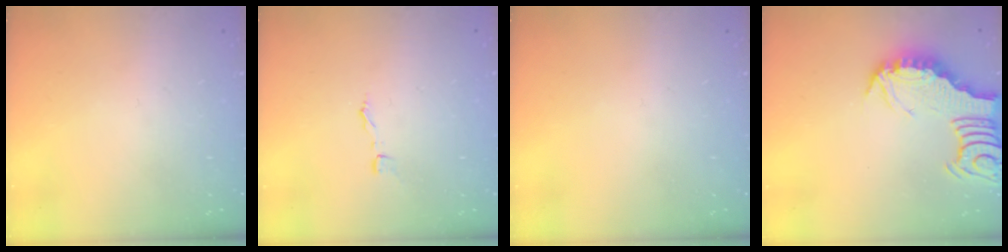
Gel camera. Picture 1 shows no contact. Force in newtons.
{"total": 1.9, "press": 1.9, "slide": 0.1}
{"total": 0.0}
{"total": 3.4, "press": 3.4, "slide": 0.4}